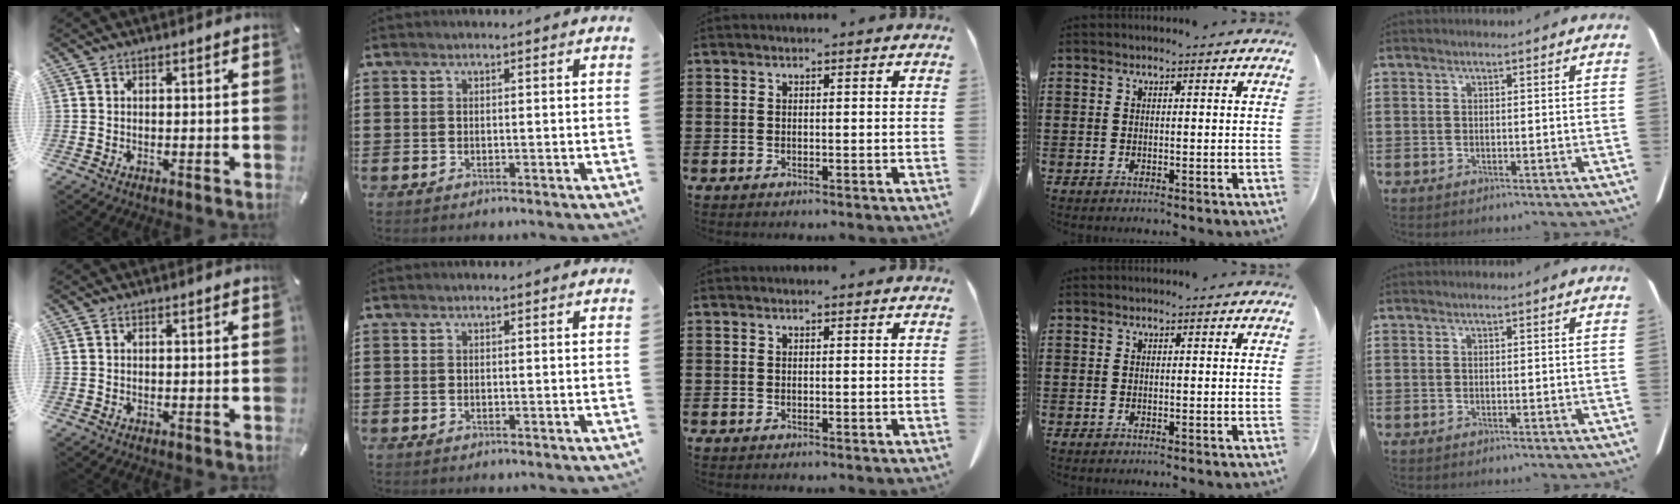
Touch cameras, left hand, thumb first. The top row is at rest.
{}